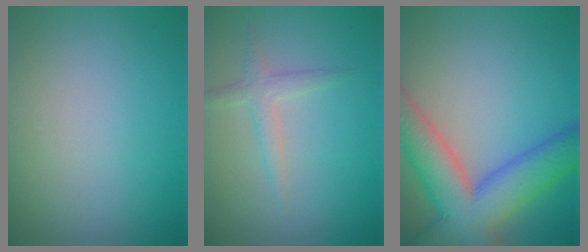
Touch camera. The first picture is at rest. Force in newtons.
{"total": 1.9, "press": 1.9, "slide": 0.0}
{"total": 10.2, "press": 10.2, "slide": 0.5}